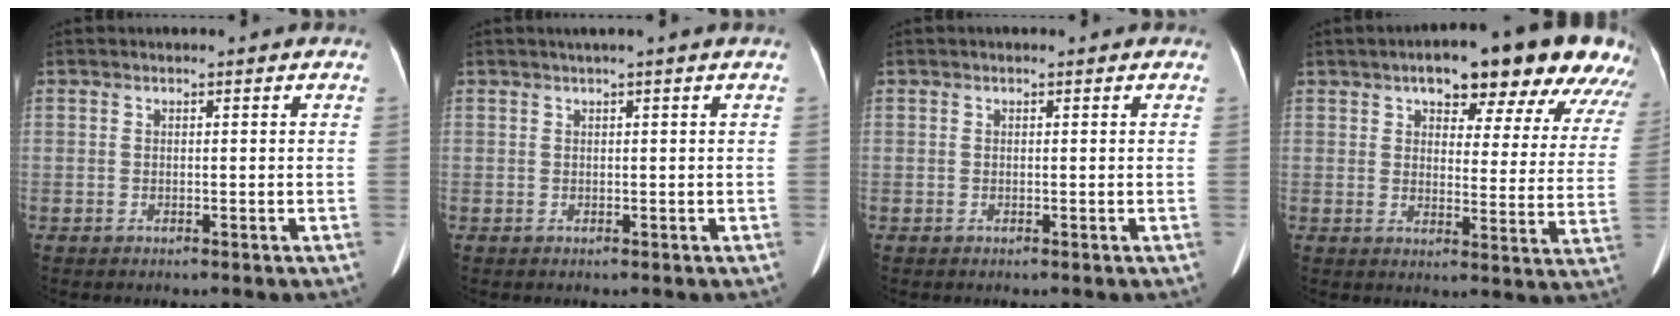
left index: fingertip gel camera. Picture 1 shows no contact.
{"total": 1.1, "force": [0.7, -0.4, 0.7], "torque": [-0.017, 0.006, 0.022]}
{"total": 0.0}
{"total": 19.4, "force": [14.0, 5.9, 12.1], "torque": [-0.129, 0.019, 0.156]}